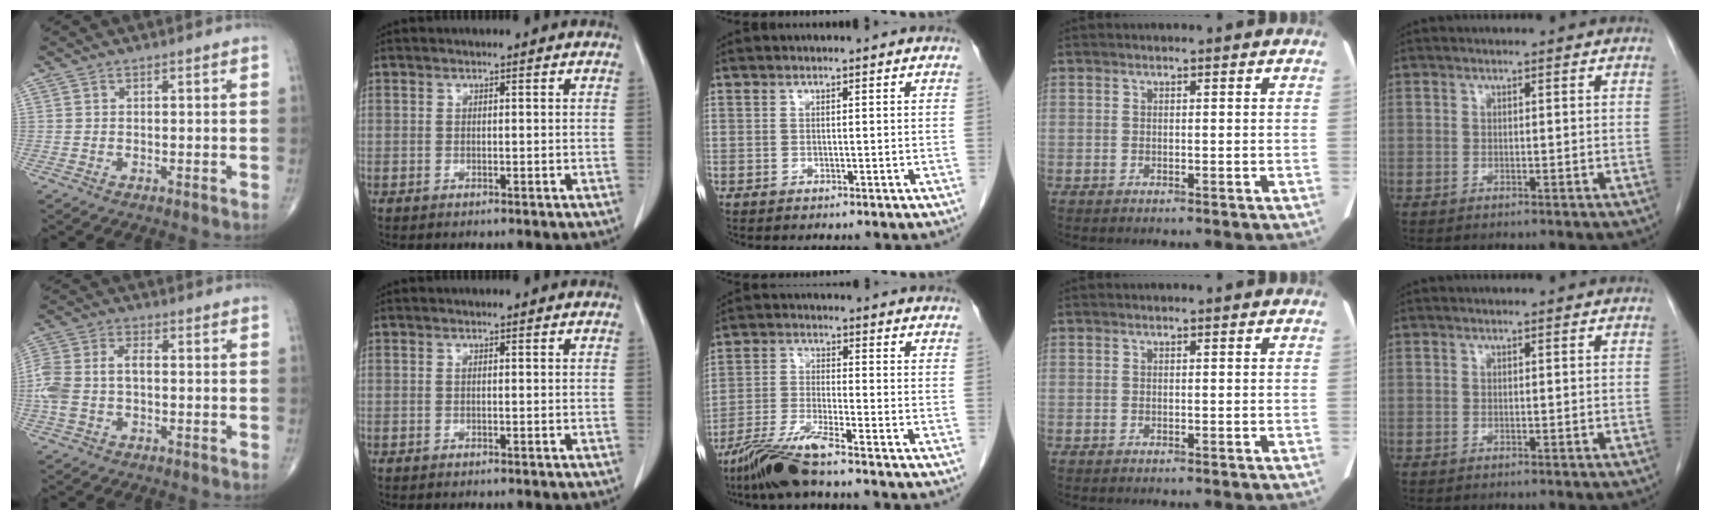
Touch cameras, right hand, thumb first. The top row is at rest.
{"thumb": {"total": 8.9, "force": [-1.0, 5.3, 7.1], "torque": [-0.173, 0.027, -0.022]}, "middle": {"total": 7.4, "force": [-5.9, -0.5, 4.5], "torque": [-0.097, -0.028, -0.116]}}